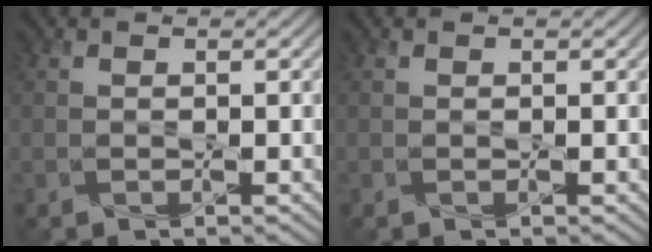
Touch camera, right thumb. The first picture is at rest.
{"total": 0.0}